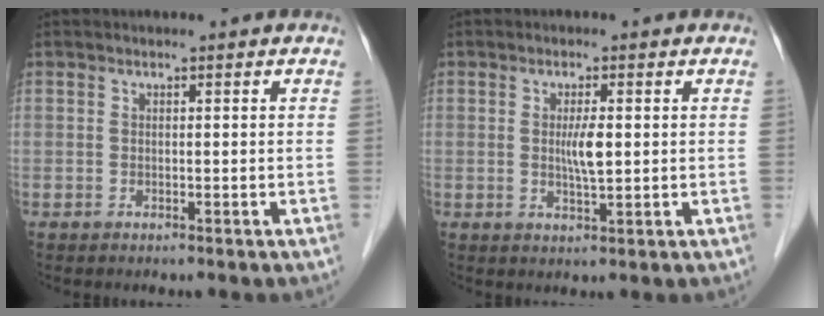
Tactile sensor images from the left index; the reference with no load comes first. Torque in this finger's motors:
{"motor_torque": [0.52, 0.43, 0.13, 0.03]}